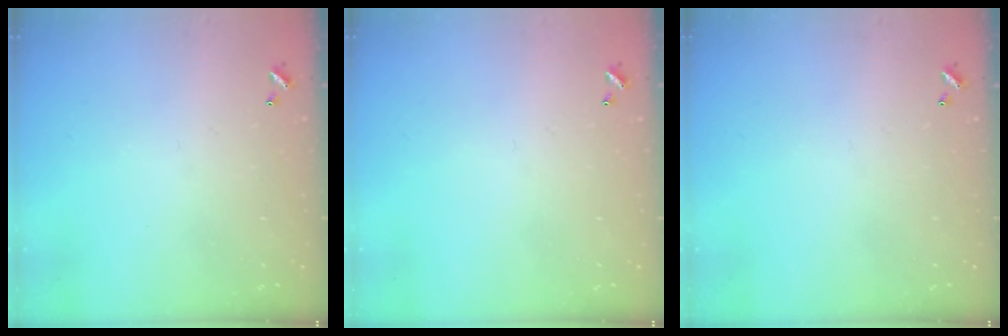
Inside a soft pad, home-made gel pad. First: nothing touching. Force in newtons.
{"total": 0.0}
{"total": 0.0}